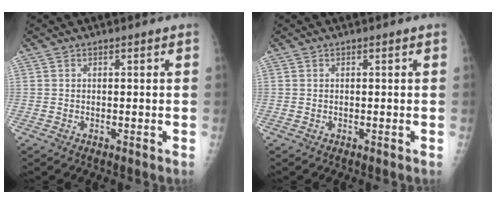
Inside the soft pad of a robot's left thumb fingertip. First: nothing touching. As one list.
[{"total": 0.0}]